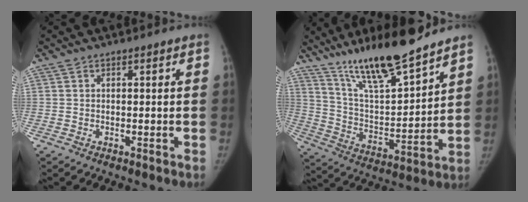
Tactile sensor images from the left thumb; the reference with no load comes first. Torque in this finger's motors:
{"motor_torque": [0.21, 0.02, 1.41, -1.36, 0.09]}